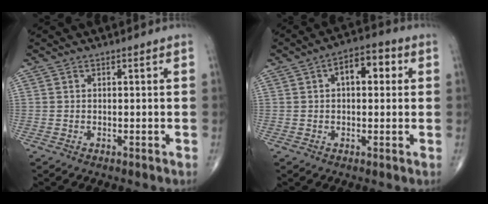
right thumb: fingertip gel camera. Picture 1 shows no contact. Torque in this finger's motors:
{"motor_torque": [-0.12, 1.39, 1.05, 0.32, 0.02]}